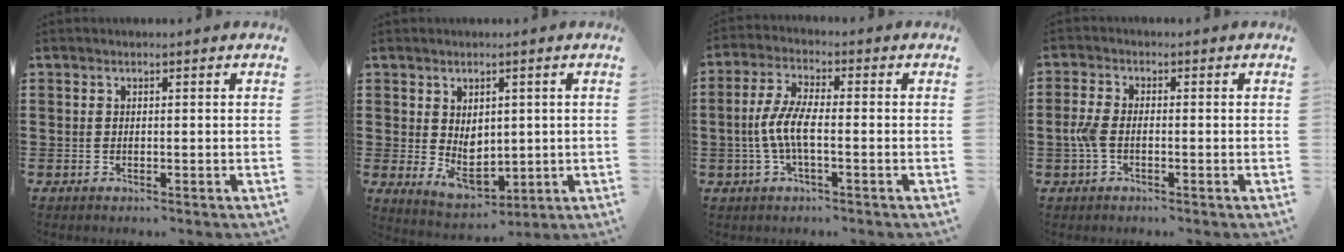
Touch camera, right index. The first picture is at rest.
{"total": 5.0, "force": [0.2, 3.8, 3.3], "torque": [-0.051, 0.001, 0.005]}
{"total": 5.9, "force": [-1.5, 1.5, 5.5], "torque": [-0.131, -0.008, -0.037]}
{"total": 3.0, "force": [-0.7, 1.5, 2.5], "torque": [-0.067, -0.004, -0.020]}